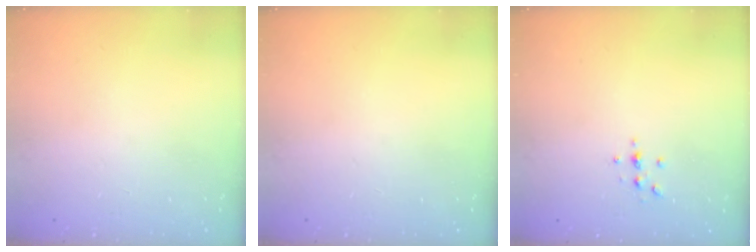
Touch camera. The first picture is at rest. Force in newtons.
{"total": 0.0}
{"total": 2.3, "press": 2.2, "slide": 0.2}